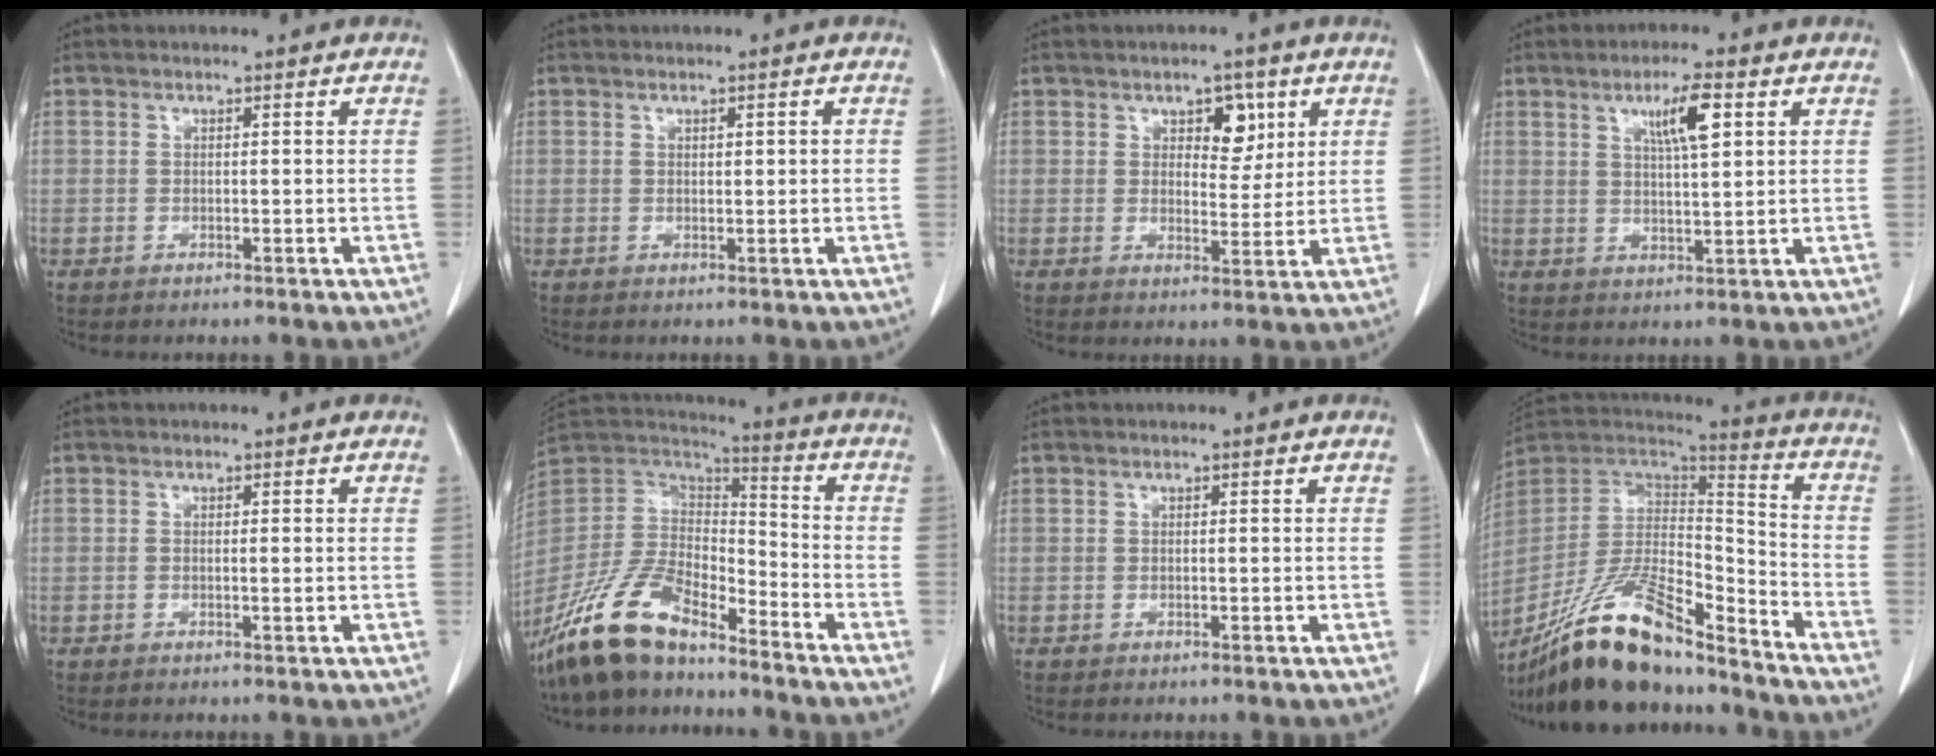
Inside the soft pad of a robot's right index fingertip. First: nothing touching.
{"total": 1.1, "force": [0.3, 0.3, 1.0], "torque": [-0.016, 0.003, 0.006]}
{"total": 5.1, "force": [2.4, 2.8, 3.5], "torque": [-0.045, 0.004, 0.036]}
{"total": 6.1, "force": [2.6, 0.6, 5.5], "torque": [-0.095, 0.002, 0.045]}
{"total": 0.7, "force": [-0.1, 0.0, 0.7], "torque": [-0.013, -0.001, -0.002]}
{"total": 14.3, "force": [-11.1, 5.0, 7.6], "torque": [-0.164, 0.011, -0.216]}
{"total": 0.0}
{"total": 21.3, "force": [-17.1, 4.8, 11.8], "torque": [-0.244, 0.006, -0.313]}